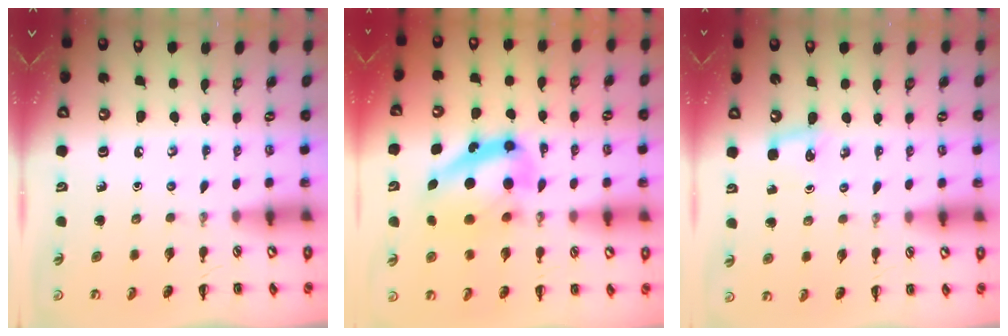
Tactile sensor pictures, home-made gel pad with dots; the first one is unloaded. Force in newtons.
{"total": 11.9, "press": 11.5, "slide": 3.0}
{"total": 3.1, "press": 2.9, "slide": 1.1}